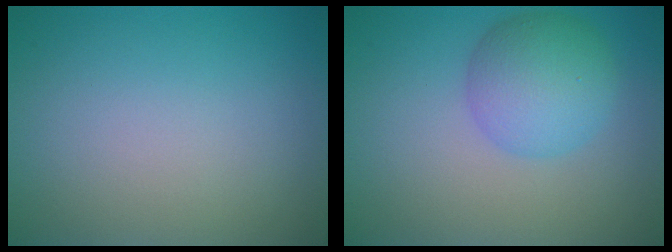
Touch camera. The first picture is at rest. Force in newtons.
{"total": 4.8, "press": 4.8, "slide": 0.2}